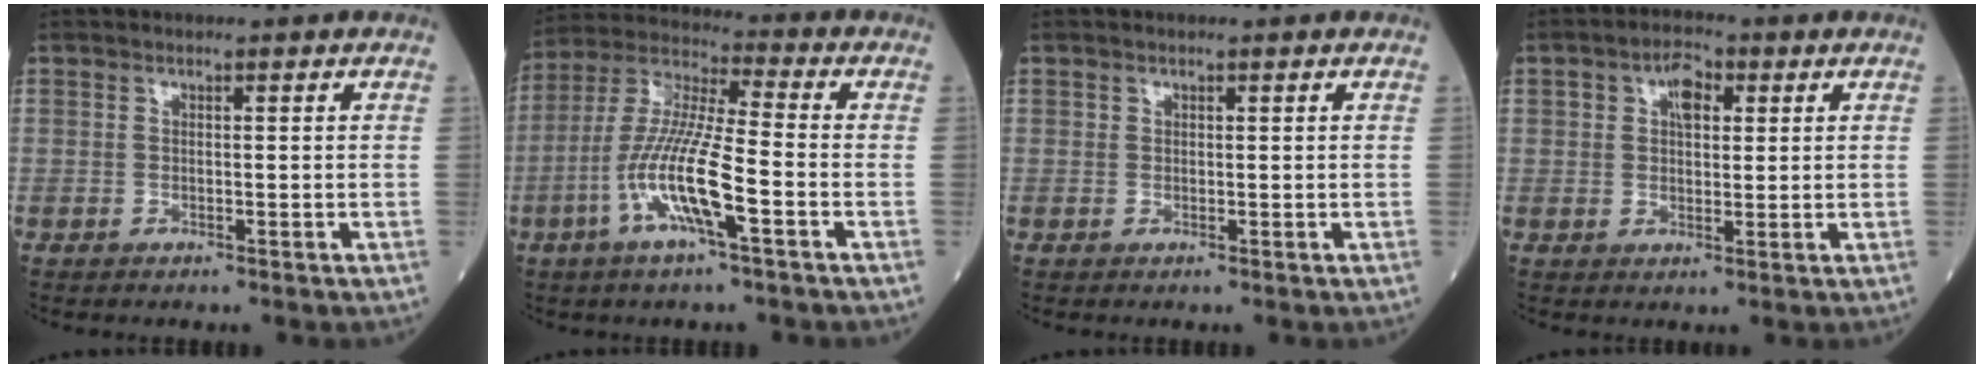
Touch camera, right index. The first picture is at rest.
{"total": 12.7, "force": [-4.4, 0.9, 11.9], "torque": [-0.247, -0.002, -0.090]}
{"total": 0.0}
{"total": 4.6, "force": [1.6, 2.6, 3.5], "torque": [-0.060, 0.017, 0.026]}